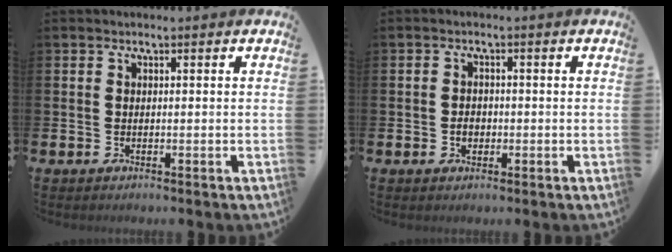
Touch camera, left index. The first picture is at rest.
{"total": 1.7, "force": [-0.3, 1.4, 1.0], "torque": [-0.005, 0.002, -0.012]}